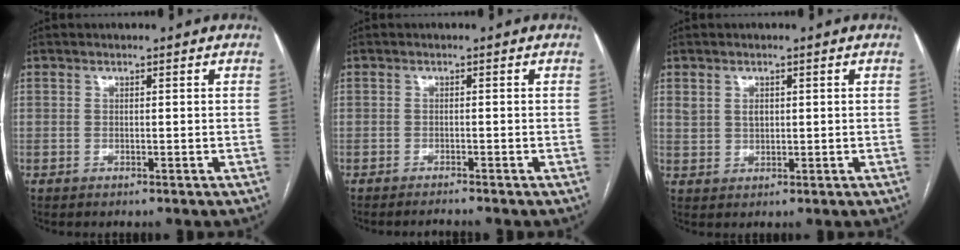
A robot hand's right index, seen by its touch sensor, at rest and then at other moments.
{"total": 1.8, "force": [-1.7, -0.5, 0.2], "torque": [-0.003, -0.007, -0.026]}
{"total": 2.5, "force": [1.4, 1.8, 1.1], "torque": [-0.027, 0.009, 0.028]}